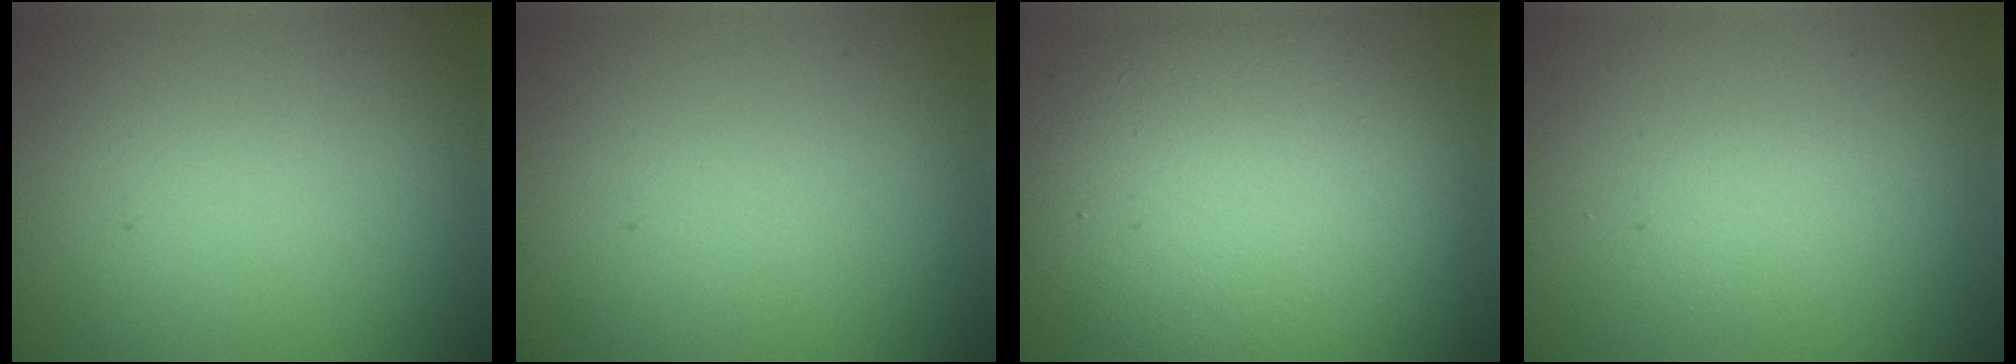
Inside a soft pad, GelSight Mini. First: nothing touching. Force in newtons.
{"total": 0.0}
{"total": 12.3, "press": 12.3, "slide": 0.6}
{"total": 1.5, "press": 1.4, "slide": 0.1}